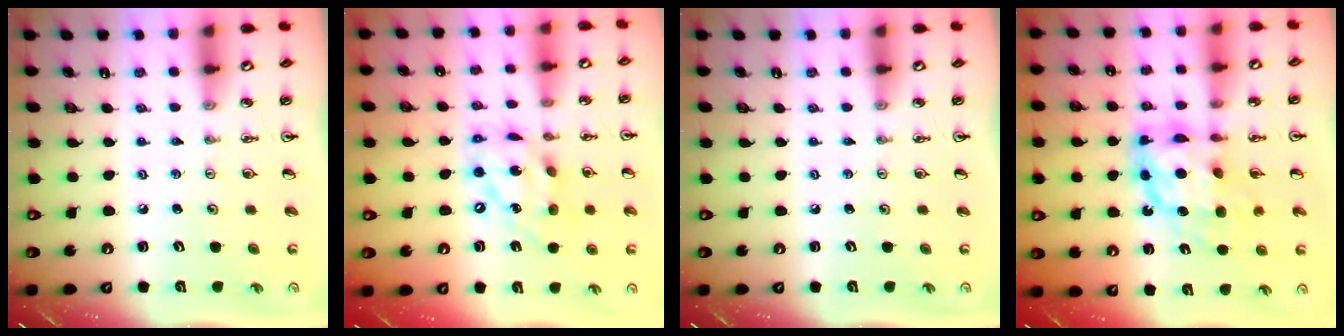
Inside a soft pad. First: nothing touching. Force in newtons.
{"total": 14.6, "press": 14.6, "slide": 1.2}
{"total": 0.0}
{"total": 13.5, "press": 13.4, "slide": 1.2}